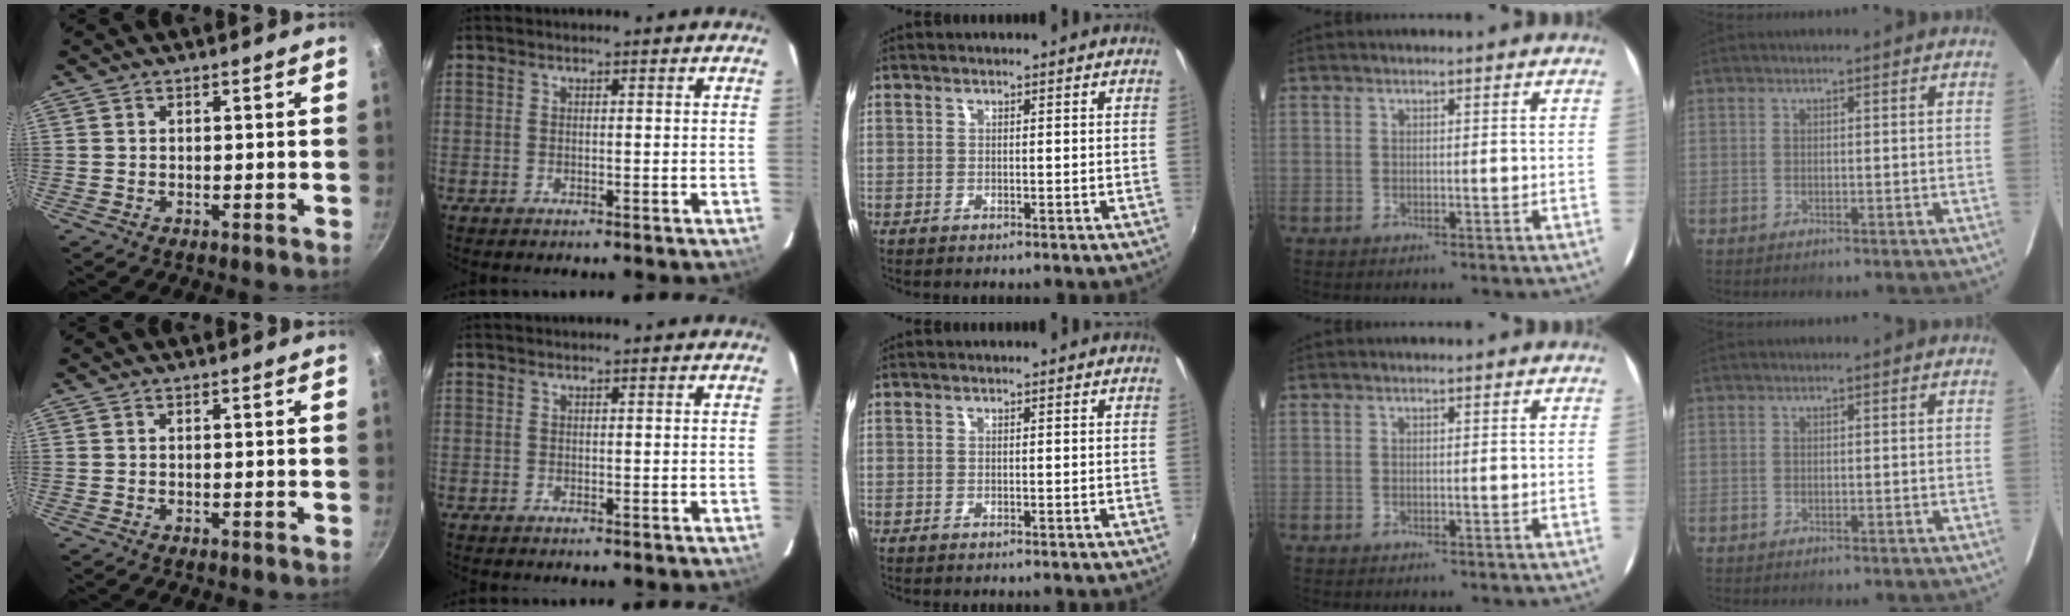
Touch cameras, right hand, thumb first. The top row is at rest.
{}